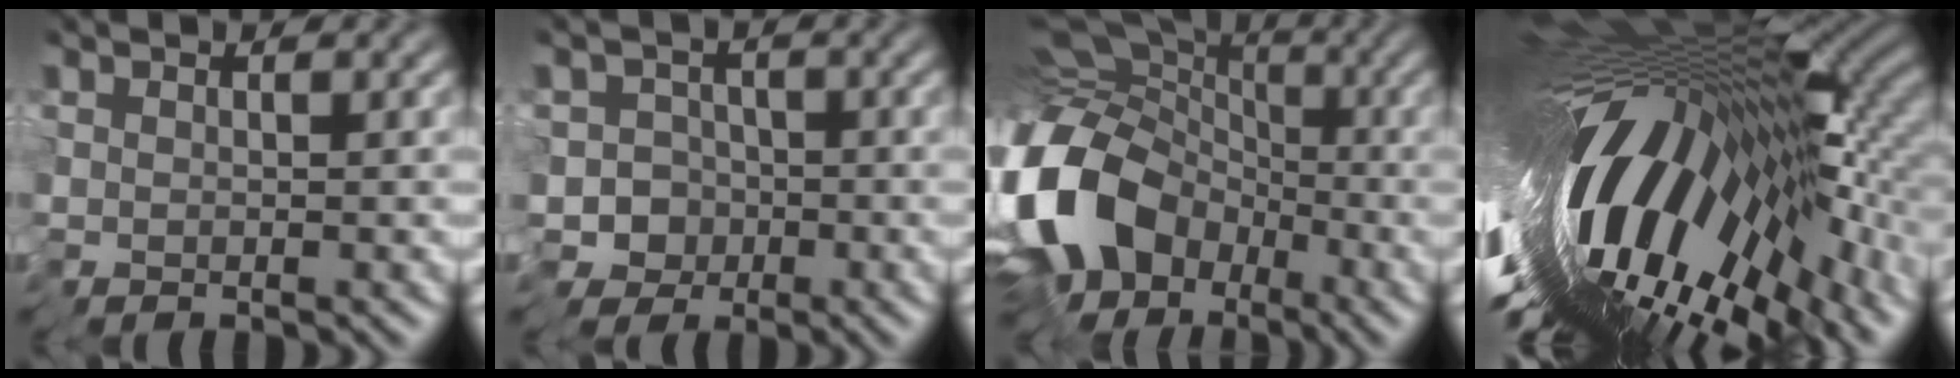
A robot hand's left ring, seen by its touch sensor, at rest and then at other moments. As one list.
[{"total": 6.6, "force": [-3.6, 5.3, 1.8], "torque": [-0.013, 0.014, -0.087]}, {"total": 15.6, "force": [-6.4, 10.9, 9.1], "torque": [-0.218, -0.005, -0.115]}, {"total": 17.1, "force": [-3.0, 5.6, 15.9], "torque": [-0.262, -0.001, -0.055]}]